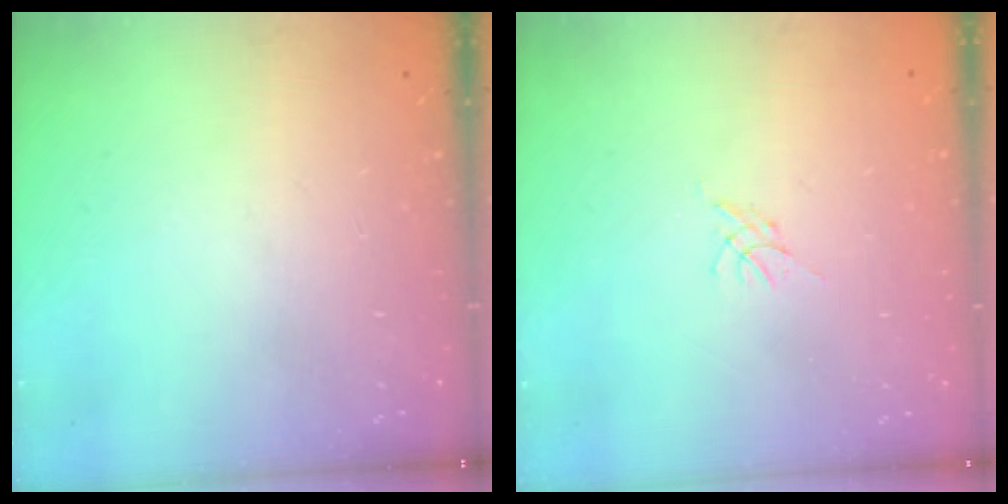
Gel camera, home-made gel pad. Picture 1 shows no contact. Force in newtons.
{"total": 0.0}